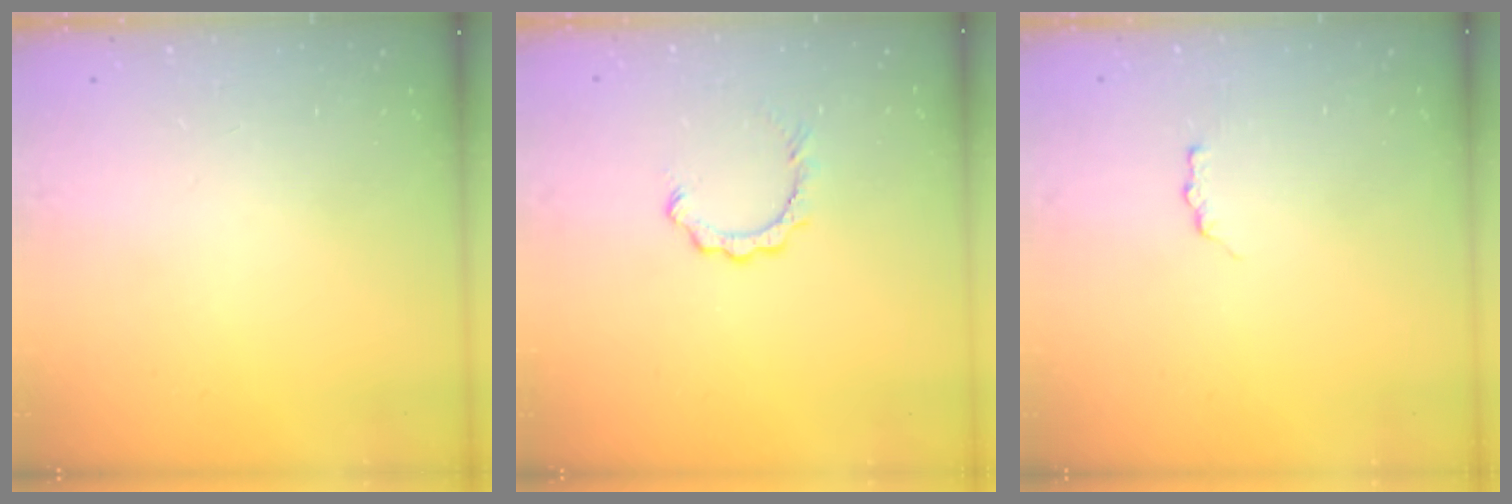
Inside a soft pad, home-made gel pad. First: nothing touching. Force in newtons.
{"total": 2.3, "press": 2.3, "slide": 0.3}
{"total": 2.6, "press": 2.6, "slide": 0.4}